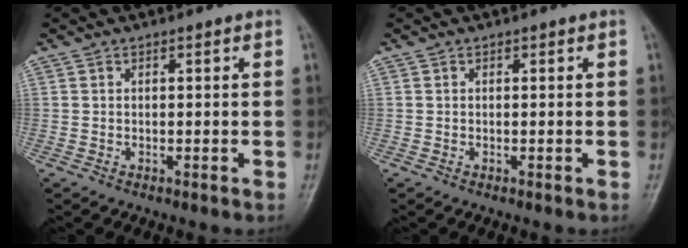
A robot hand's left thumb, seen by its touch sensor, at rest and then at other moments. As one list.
[{"total": 0.0}]